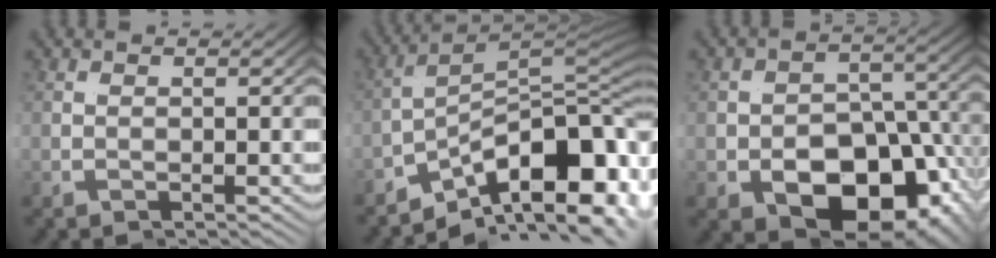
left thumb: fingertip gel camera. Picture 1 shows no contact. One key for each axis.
{"total": 11.0, "fx": -1.9, "fy": 4.5, "fz": 9.8, "tx": -0.129, "ty": 0.019, "tz": -0.044}
{"total": 9.9, "fx": -2.4, "fy": 6.1, "fz": 7.3, "tx": -0.123, "ty": -0.018, "tz": -0.029}